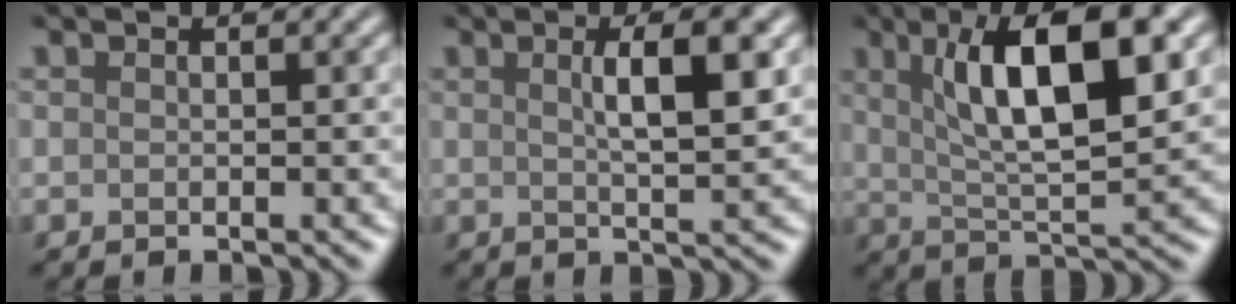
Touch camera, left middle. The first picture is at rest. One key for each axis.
{"total": 4.6, "fx": 0.9, "fy": 1.1, "fz": 4.4, "tx": -0.059, "ty": 0.005, "tz": 0.018}
{"total": 9.5, "fx": 2.8, "fy": 2.8, "fz": 8.7, "tx": -0.133, "ty": 0.003, "tz": 0.053}